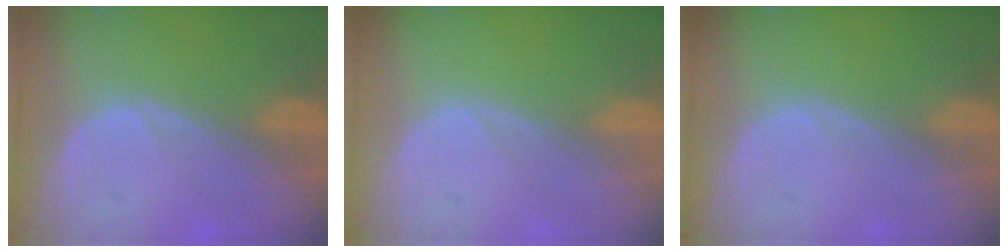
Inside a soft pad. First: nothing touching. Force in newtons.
{"total": 0.0}
{"total": 0.0}